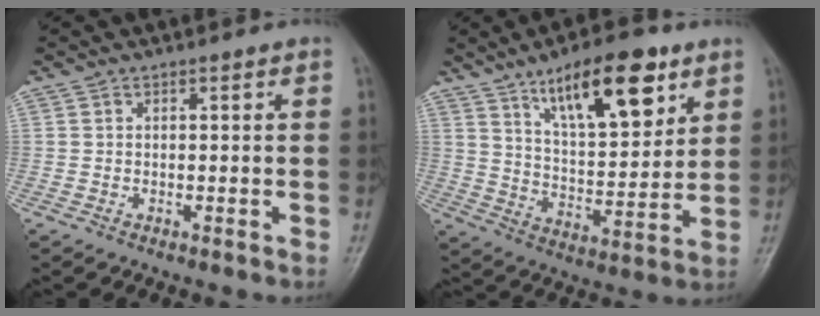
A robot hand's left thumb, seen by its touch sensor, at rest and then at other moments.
{"total": 16.8, "force": [9.5, 6.2, 12.4], "torque": [-0.163, -0.046, 0.160]}